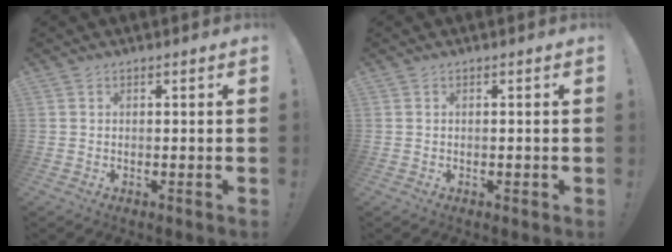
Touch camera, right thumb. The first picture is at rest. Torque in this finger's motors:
{"motor_torque": [-0.06, 0.07, 0.24, -0.33, 0.00]}